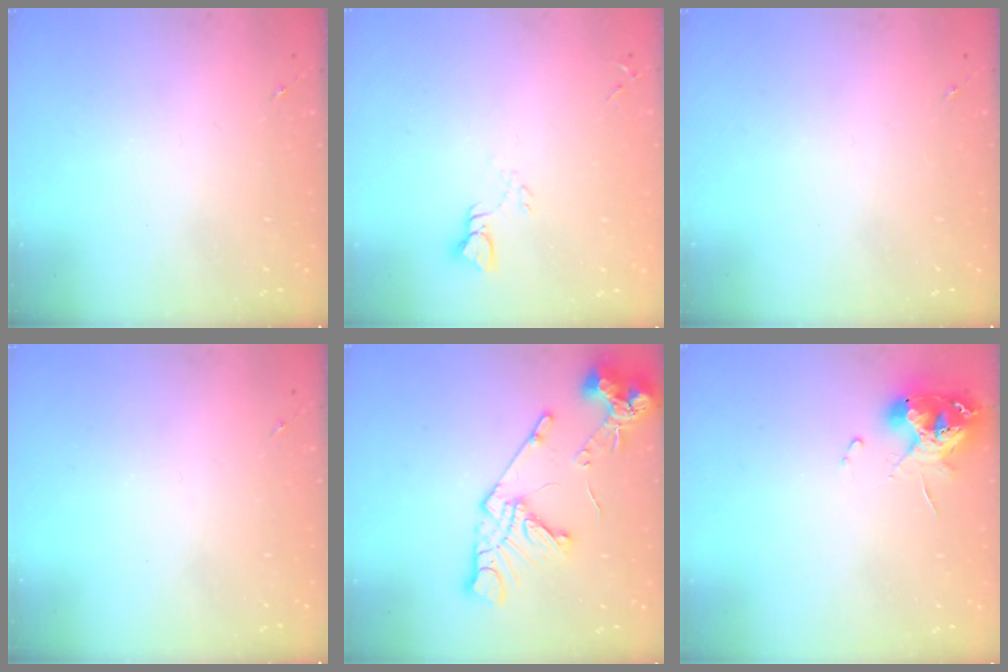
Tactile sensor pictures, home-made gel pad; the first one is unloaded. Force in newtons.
{"total": 2.8, "press": 2.8, "slide": 0.2}
{"total": 0.0}
{"total": 0.0}
{"total": 16.4, "press": 16.3, "slide": 1.9}
{"total": 11.1, "press": 11.0, "slide": 1.2}